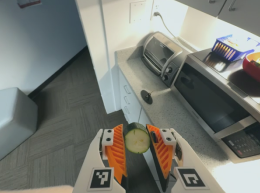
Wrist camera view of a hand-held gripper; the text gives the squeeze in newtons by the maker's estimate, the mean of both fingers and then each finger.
{"total": 9.9, "left": 9.8, "right": 9.9}